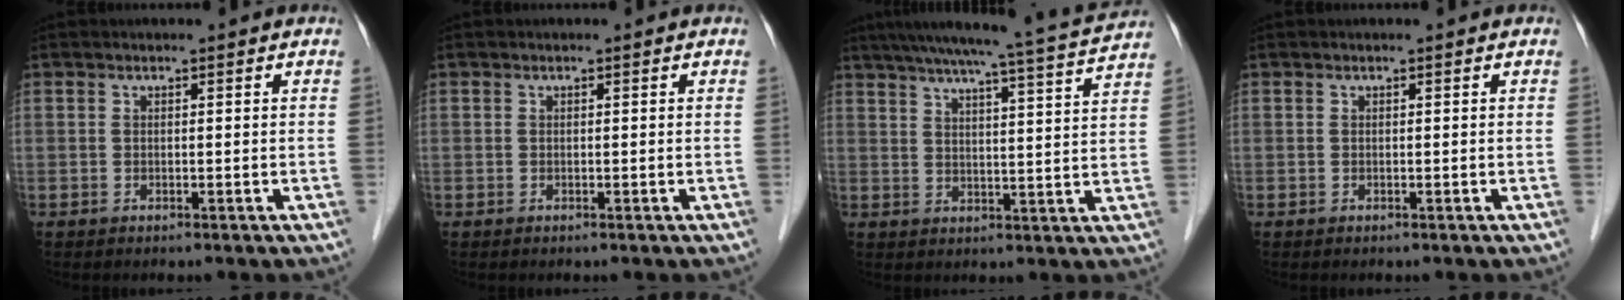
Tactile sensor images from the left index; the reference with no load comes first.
{"total": 0.0}
{"total": 18.2, "force": [16.6, -1.6, 7.4], "torque": [-0.131, -0.026, 0.217]}
{"total": 0.0}